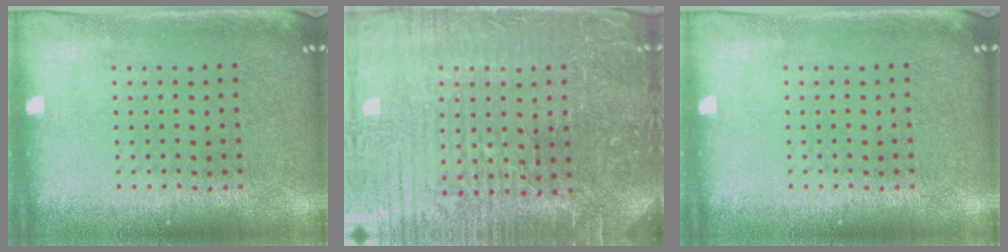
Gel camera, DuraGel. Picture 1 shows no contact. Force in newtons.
{"total": 5.7, "press": 5.3, "slide": 2.2}
{"total": 0.0}